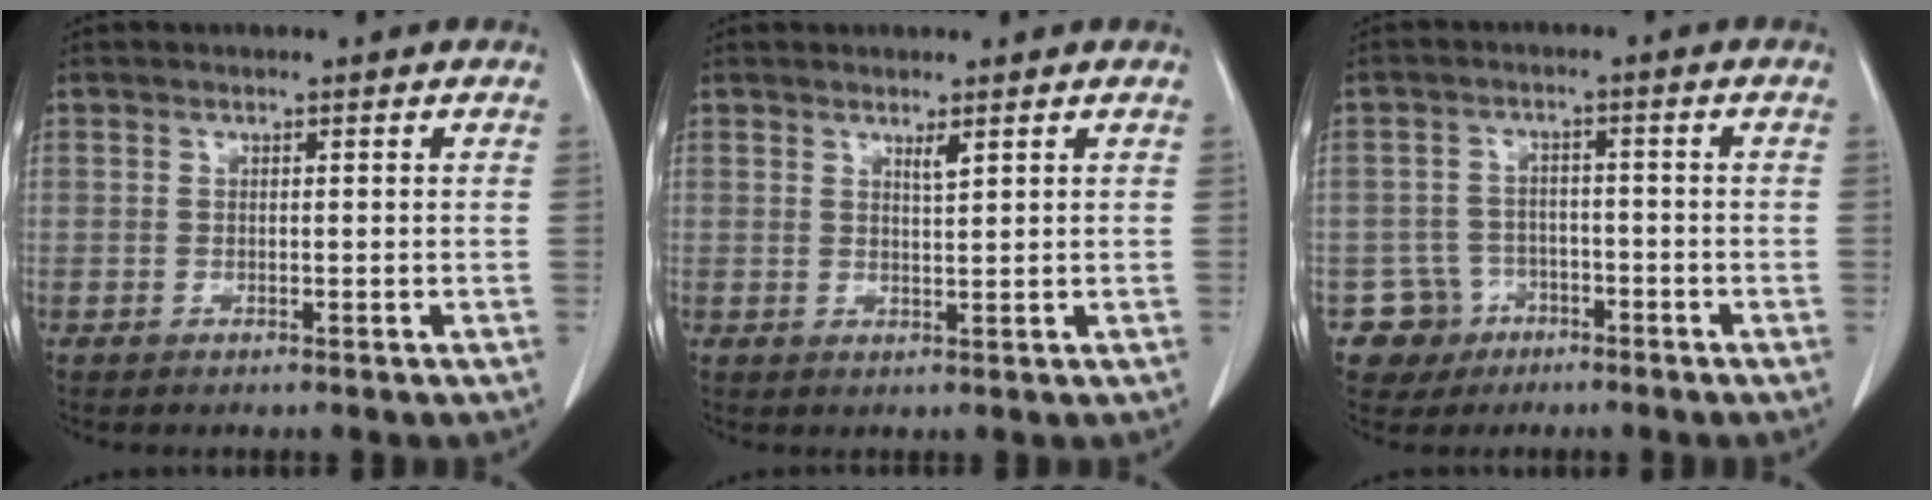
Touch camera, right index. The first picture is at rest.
{"total": 1.4, "force": [1.0, -0.1, 0.9], "torque": [-0.018, -0.008, 0.018]}
{"total": 5.2, "force": [-2.6, 4.5, -0.2], "torque": [0.013, 0.013, -0.038]}